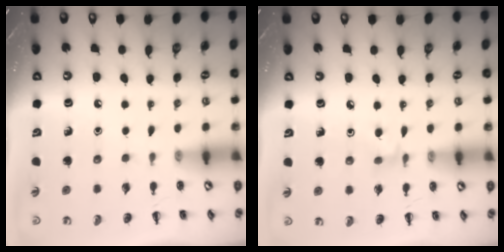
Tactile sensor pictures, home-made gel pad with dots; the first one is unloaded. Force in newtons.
{"total": 2.9, "press": 2.6, "slide": 1.2}